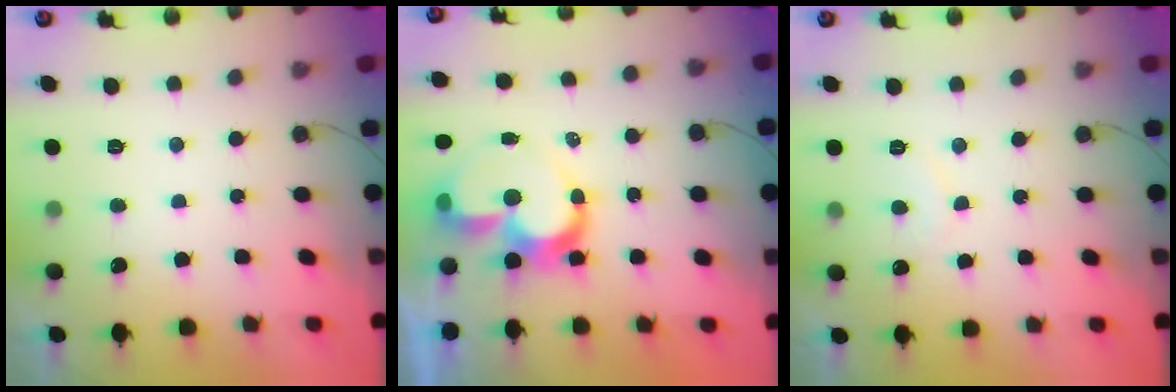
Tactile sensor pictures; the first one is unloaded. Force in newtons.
{"total": 10.7, "press": 10.7, "slide": 1.2}
{"total": 5.5, "press": 5.5, "slide": 0.5}